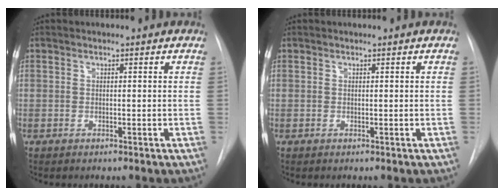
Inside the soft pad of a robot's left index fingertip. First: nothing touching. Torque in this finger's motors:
{"motor_torque": [0.00, 0.00, 0.00, 0.00]}